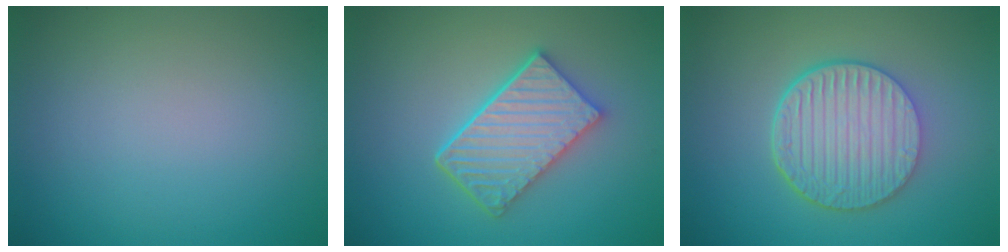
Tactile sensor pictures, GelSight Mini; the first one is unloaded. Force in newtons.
{"total": 5.5, "press": 4.3, "slide": 3.4}
{"total": 6.6, "press": 4.8, "slide": 4.6}